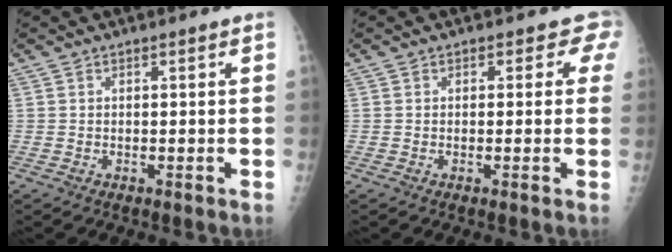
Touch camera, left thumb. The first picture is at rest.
{"total": 2.5, "force": [1.6, 1.9, 0.3], "torque": [0.026, -0.005, -0.007]}